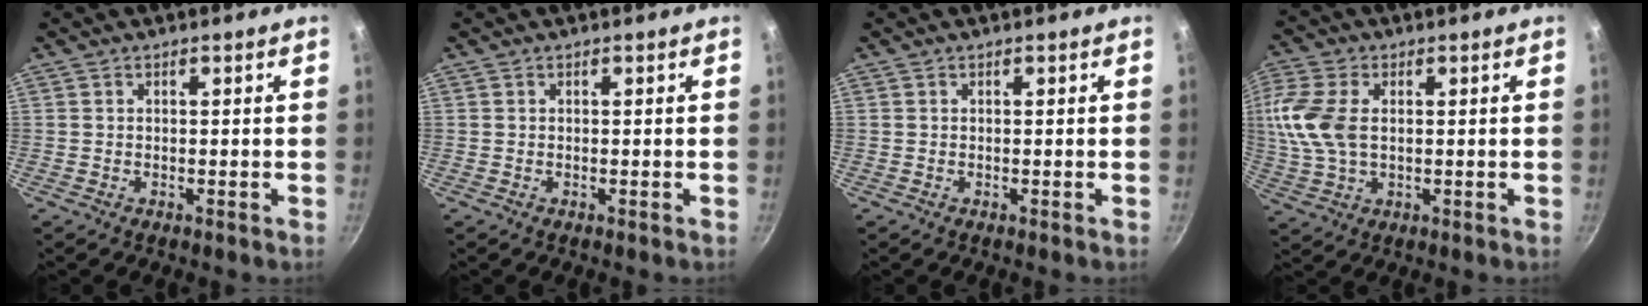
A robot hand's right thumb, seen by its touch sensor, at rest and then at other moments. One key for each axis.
{"total": 0.0}
{"total": 0.0}
{"total": 10.6, "fx": 1.3, "fy": 6.7, "fz": 8.2, "tx": -0.177, "ty": 0.007, "tz": 0.023}